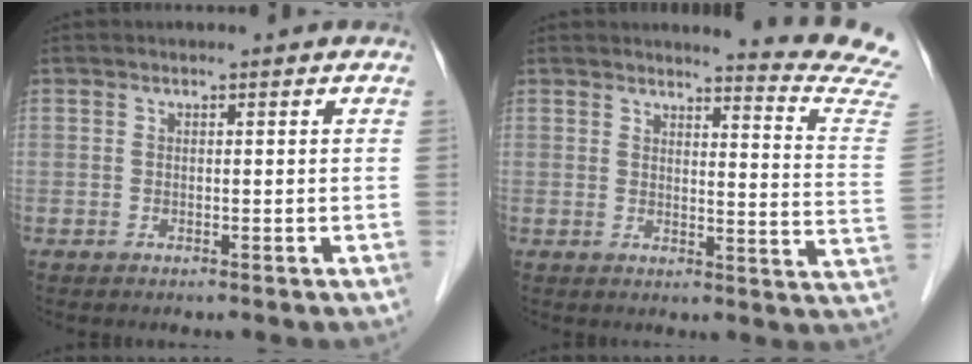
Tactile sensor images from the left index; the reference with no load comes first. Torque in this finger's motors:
{"motor_torque": [0.57, -0.91, 0.05, 0.02]}